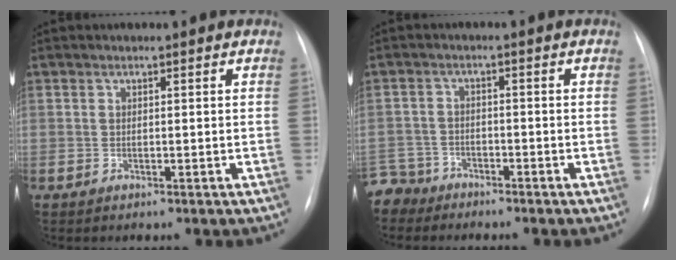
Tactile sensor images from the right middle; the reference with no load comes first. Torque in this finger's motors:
{"motor_torque": [0.33, -0.34, 0.08, 0.00]}